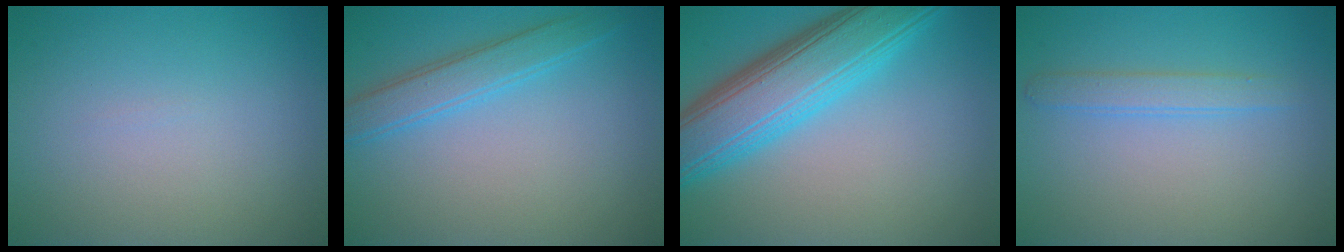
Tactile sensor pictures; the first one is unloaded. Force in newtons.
{"total": 3.1, "press": 3.1, "slide": 0.1}
{"total": 8.8, "press": 8.8, "slide": 0.2}
{"total": 1.8, "press": 1.8, "slide": 0.1}